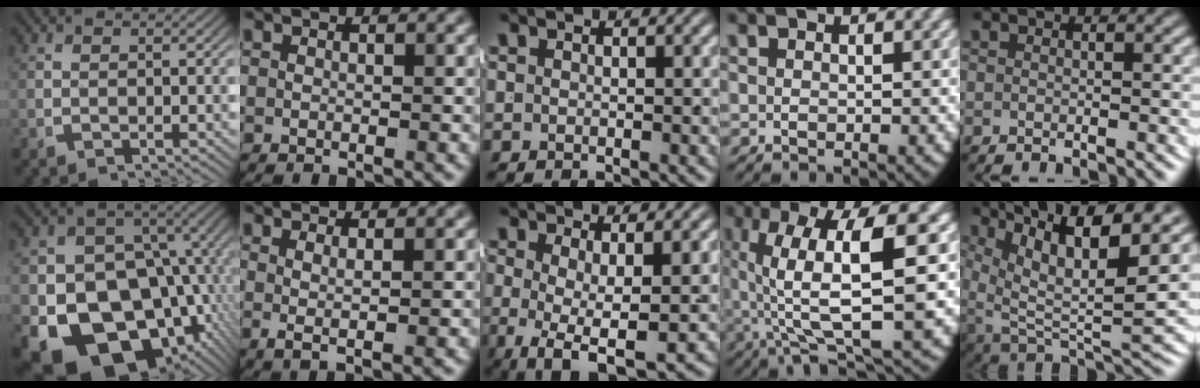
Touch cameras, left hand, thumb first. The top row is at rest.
{"thumb": {"total": 21.1, "force": [-6.9, 15.8, 12.1], "torque": [-0.258, -0.102, -0.081]}, "index": {"total": 1.7, "force": [0.5, -0.2, 1.6], "torque": [-0.030, -0.014, 0.022]}, "middle": {"total": 6.5, "force": [-2.8, 2.5, 5.3], "torque": [-0.111, -0.053, -0.019]}, "ring": {"total": 9.9, "force": [1.4, 4.6, 8.6], "torque": [-0.164, -0.009, 0.020]}, "little": {"total": 12.2, "force": [2.5, 6.4, 10.0], "torque": [-0.172, -0.038, 0.055]}}